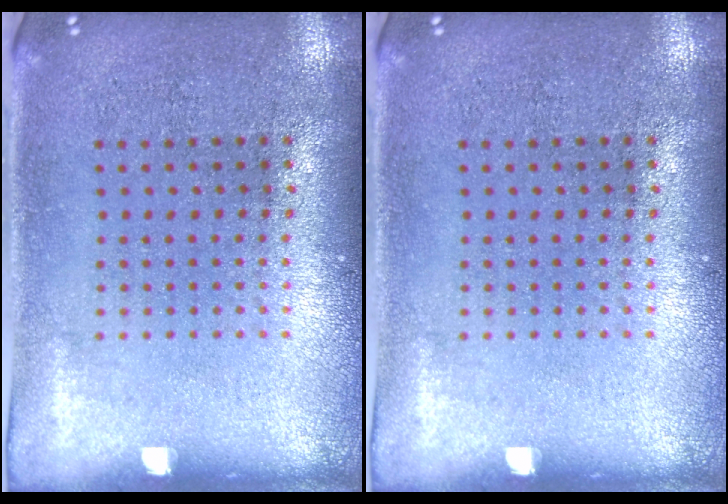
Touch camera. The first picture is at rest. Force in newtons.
{"total": 0.0}